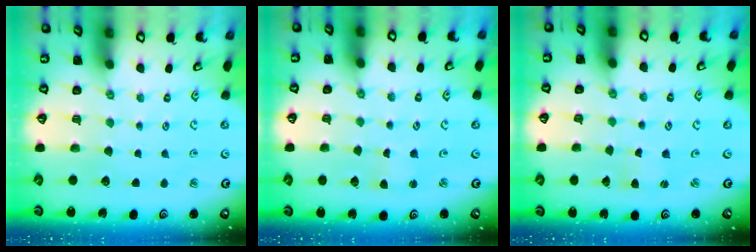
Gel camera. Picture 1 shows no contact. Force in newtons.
{"total": 1.9, "press": 1.9, "slide": 0.3}
{"total": 1.8, "press": 1.7, "slide": 0.3}